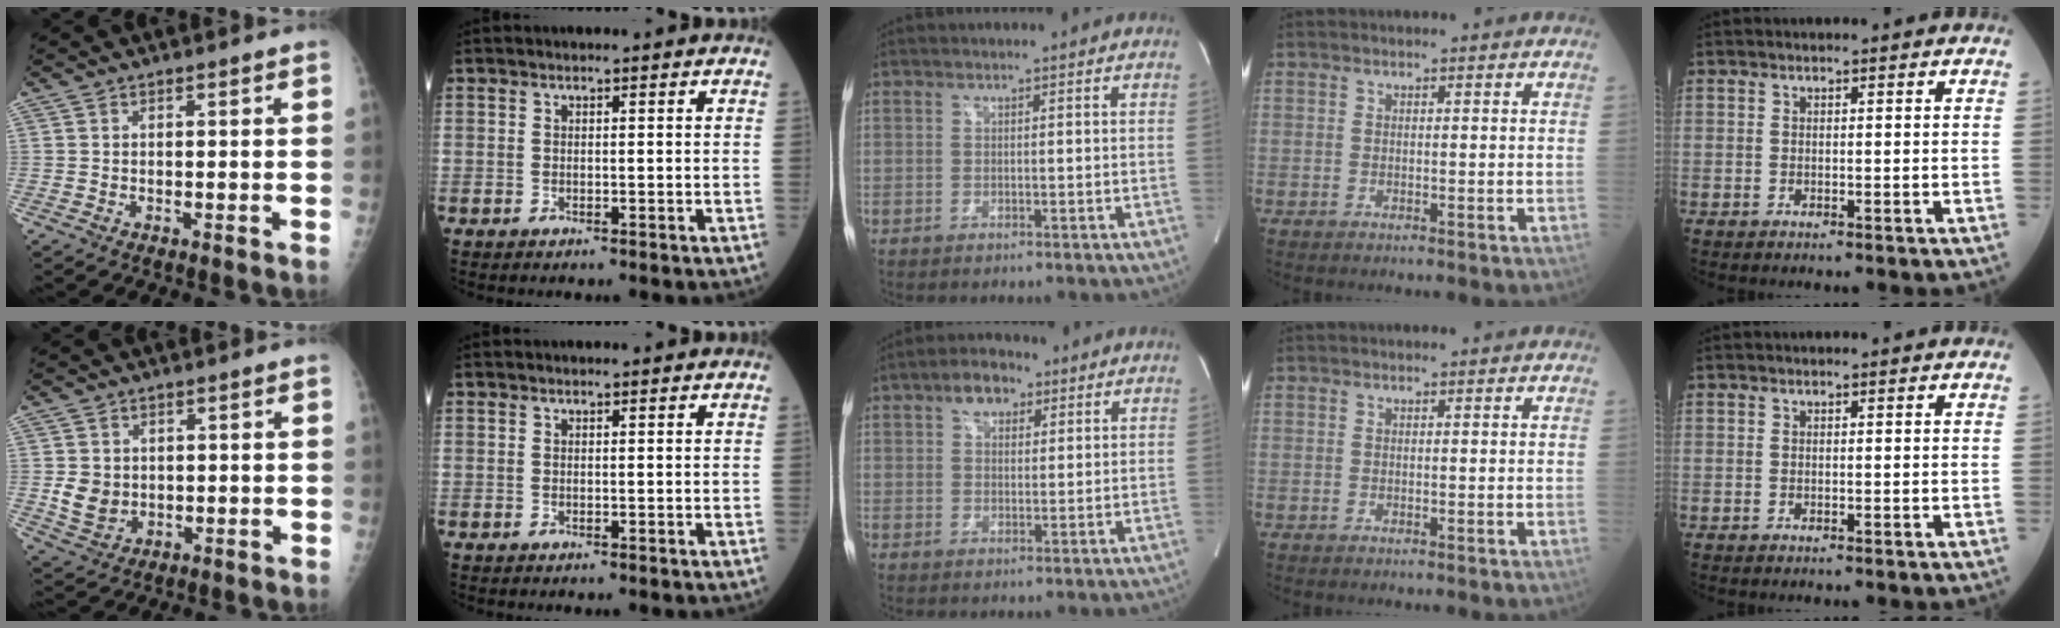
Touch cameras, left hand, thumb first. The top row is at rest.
{"thumb": {"total": 5.3, "force": [0.2, 4.5, 2.8], "torque": [-0.030, -0.005, 0.016]}, "middle": {"total": 4.9, "force": [2.7, 2.9, 3.0], "torque": [-0.051, 0.019, 0.045]}}